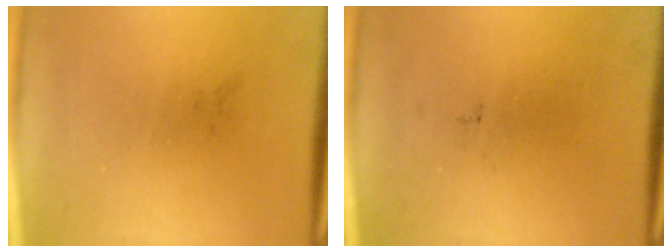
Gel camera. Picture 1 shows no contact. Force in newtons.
{"total": 0.0}